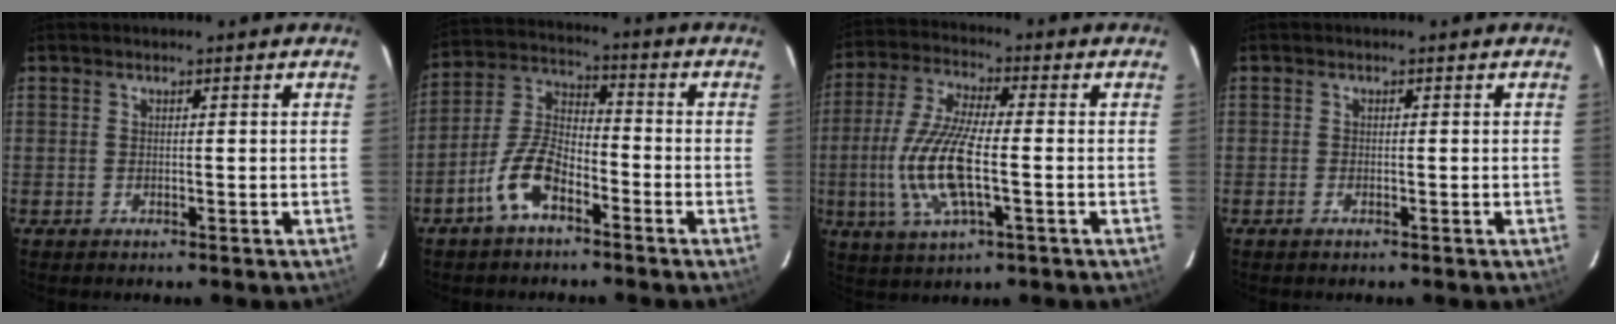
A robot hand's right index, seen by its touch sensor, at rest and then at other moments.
{"total": 9.2, "force": [-5.4, 3.8, 6.4], "torque": [-0.142, 0.016, -0.105]}
{"total": 13.7, "force": [-2.5, 3.8, 12.9], "torque": [-0.273, -0.006, -0.050]}
{"total": 0.9, "force": [-0.6, 0.4, 0.5], "torque": [-0.010, -0.001, -0.012]}